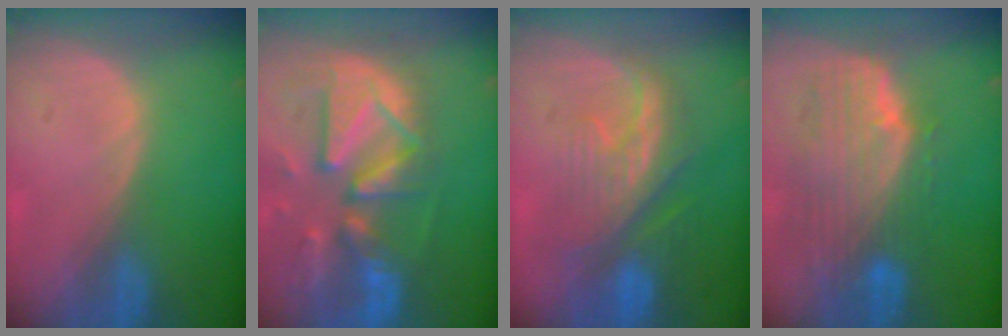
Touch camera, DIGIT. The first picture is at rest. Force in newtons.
{"total": 13.1, "press": 11.4, "slide": 6.6}
{"total": 9.4, "press": 8.8, "slide": 3.5}
{"total": 10.2, "press": 8.9, "slide": 4.8}